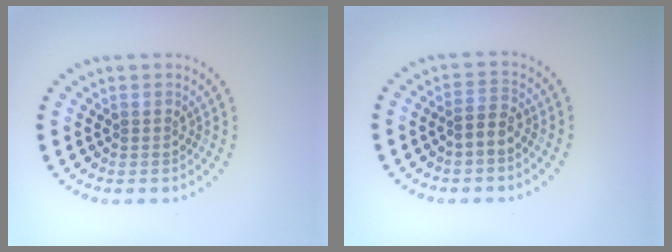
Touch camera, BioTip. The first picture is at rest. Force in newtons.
{"total": 1.8, "press": 1.7, "slide": 0.8}